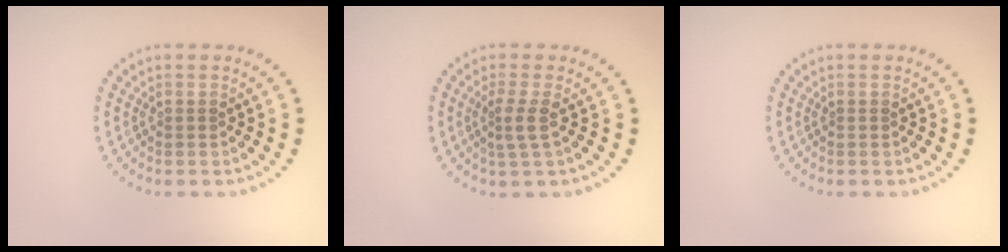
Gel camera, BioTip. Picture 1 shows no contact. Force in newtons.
{"total": 2.1, "press": 1.6, "slide": 1.4}
{"total": 0.0}